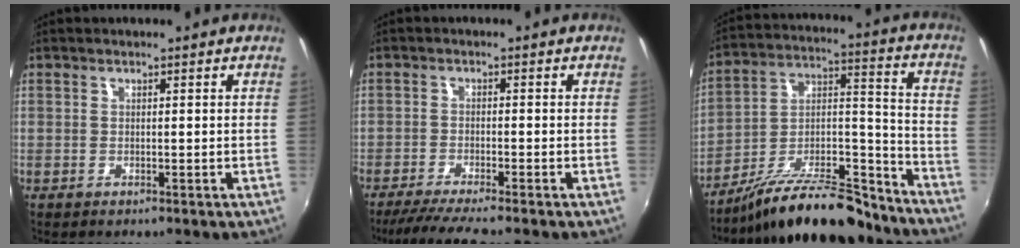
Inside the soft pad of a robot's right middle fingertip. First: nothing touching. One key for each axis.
{"total": 7.1, "fx": -6.2, "fy": -0.6, "fz": 3.4, "tx": -0.084, "ty": -0.023, "tz": -0.105}
{"total": 21.2, "fx": -17.5, "fy": 5.8, "fz": 10.5, "tx": -0.175, "ty": 0.021, "tz": -0.268}